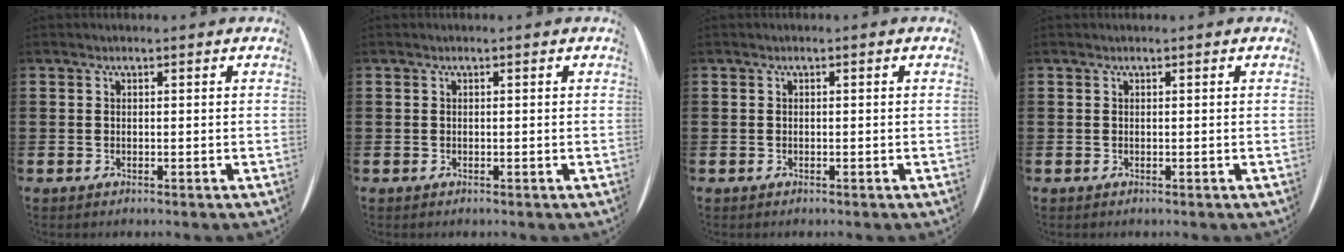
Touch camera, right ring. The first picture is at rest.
{"total": 0.0}
{"total": 0.0}
{"total": 0.0}